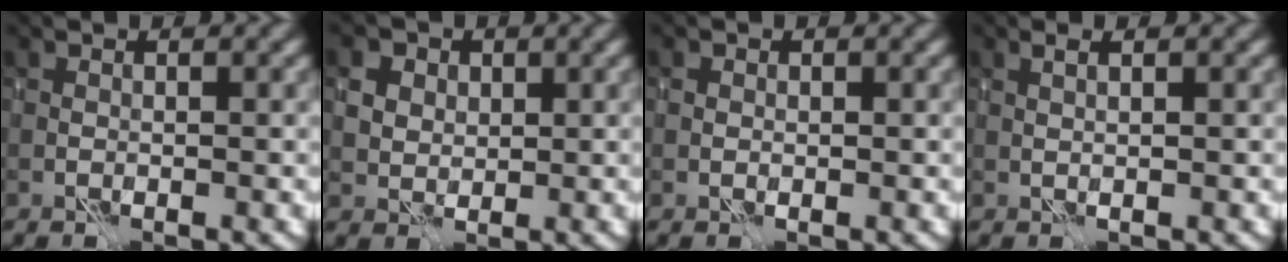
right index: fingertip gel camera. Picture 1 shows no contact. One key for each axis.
{"total": 6.0, "fx": 2.9, "fy": 4.6, "fz": 2.6, "tx": -0.055, "ty": 0.021, "tz": 0.040}
{"total": 0.6, "fx": 0.2, "fy": 0.6, "fz": 0.1, "tx": 0.001, "ty": 0.001, "tz": 0.000}
{"total": 0.9, "fx": 0.7, "fy": -0.3, "fz": 0.6, "tx": -0.015, "ty": 0.006, "tz": 0.013}